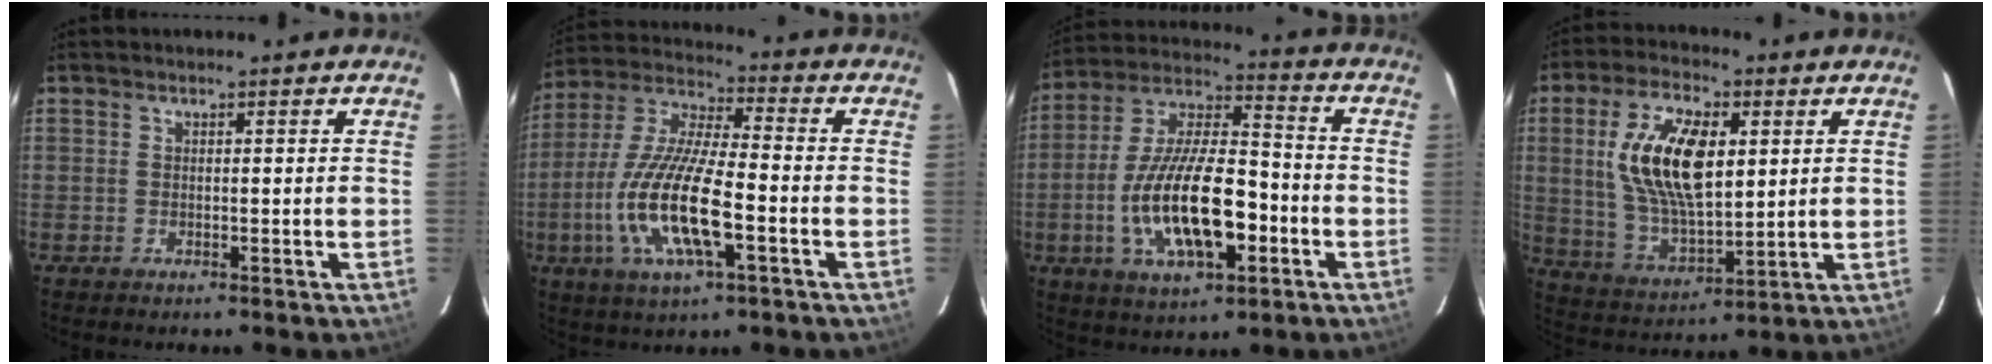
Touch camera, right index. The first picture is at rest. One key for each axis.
{"total": 17.2, "fx": -5.3, "fy": 4.5, "fz": 15.8, "tx": -0.329, "ty": -0.014, "tz": -0.104}
{"total": 19.0, "fx": -5.6, "fy": 7.2, "fz": 16.7, "tx": -0.328, "ty": -0.003, "tz": -0.094}
{"total": 16.0, "fx": 3.5, "fy": 7.3, "fz": 13.8, "tx": -0.269, "ty": 0.006, "tz": 0.077}